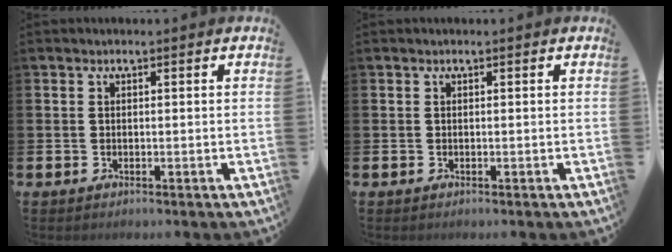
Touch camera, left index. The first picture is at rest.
{"total": 0.0}